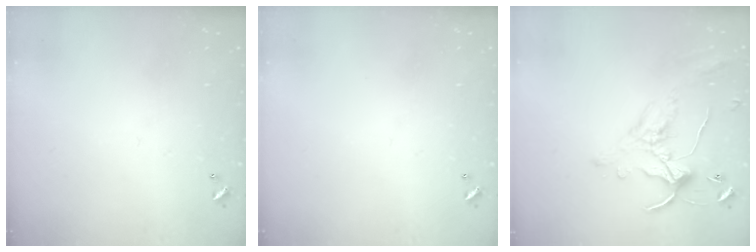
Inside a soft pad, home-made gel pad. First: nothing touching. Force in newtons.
{"total": 0.0}
{"total": 0.9, "press": 0.1, "slide": 0.9}